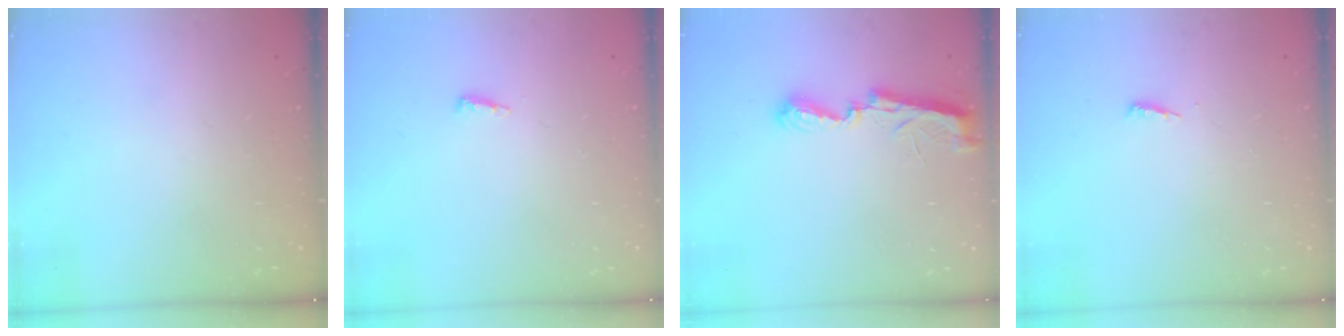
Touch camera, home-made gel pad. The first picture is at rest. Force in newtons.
{"total": 5.0, "press": 4.9, "slide": 0.9}
{"total": 7.2, "press": 7.2, "slide": 0.1}
{"total": 3.5, "press": 3.4, "slide": 0.3}